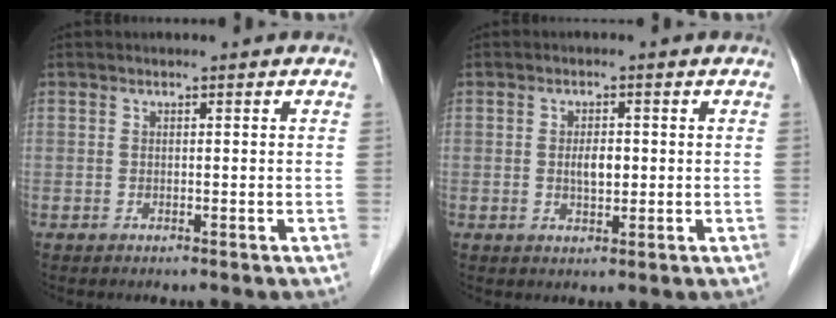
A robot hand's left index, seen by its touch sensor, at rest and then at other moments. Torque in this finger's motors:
{"motor_torque": [0.48, 0.39, 0.10, 0.02]}